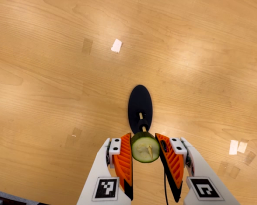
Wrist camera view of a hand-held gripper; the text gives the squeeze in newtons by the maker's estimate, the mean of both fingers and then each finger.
{"total": 9.4, "left": 8.5, "right": 10.2}